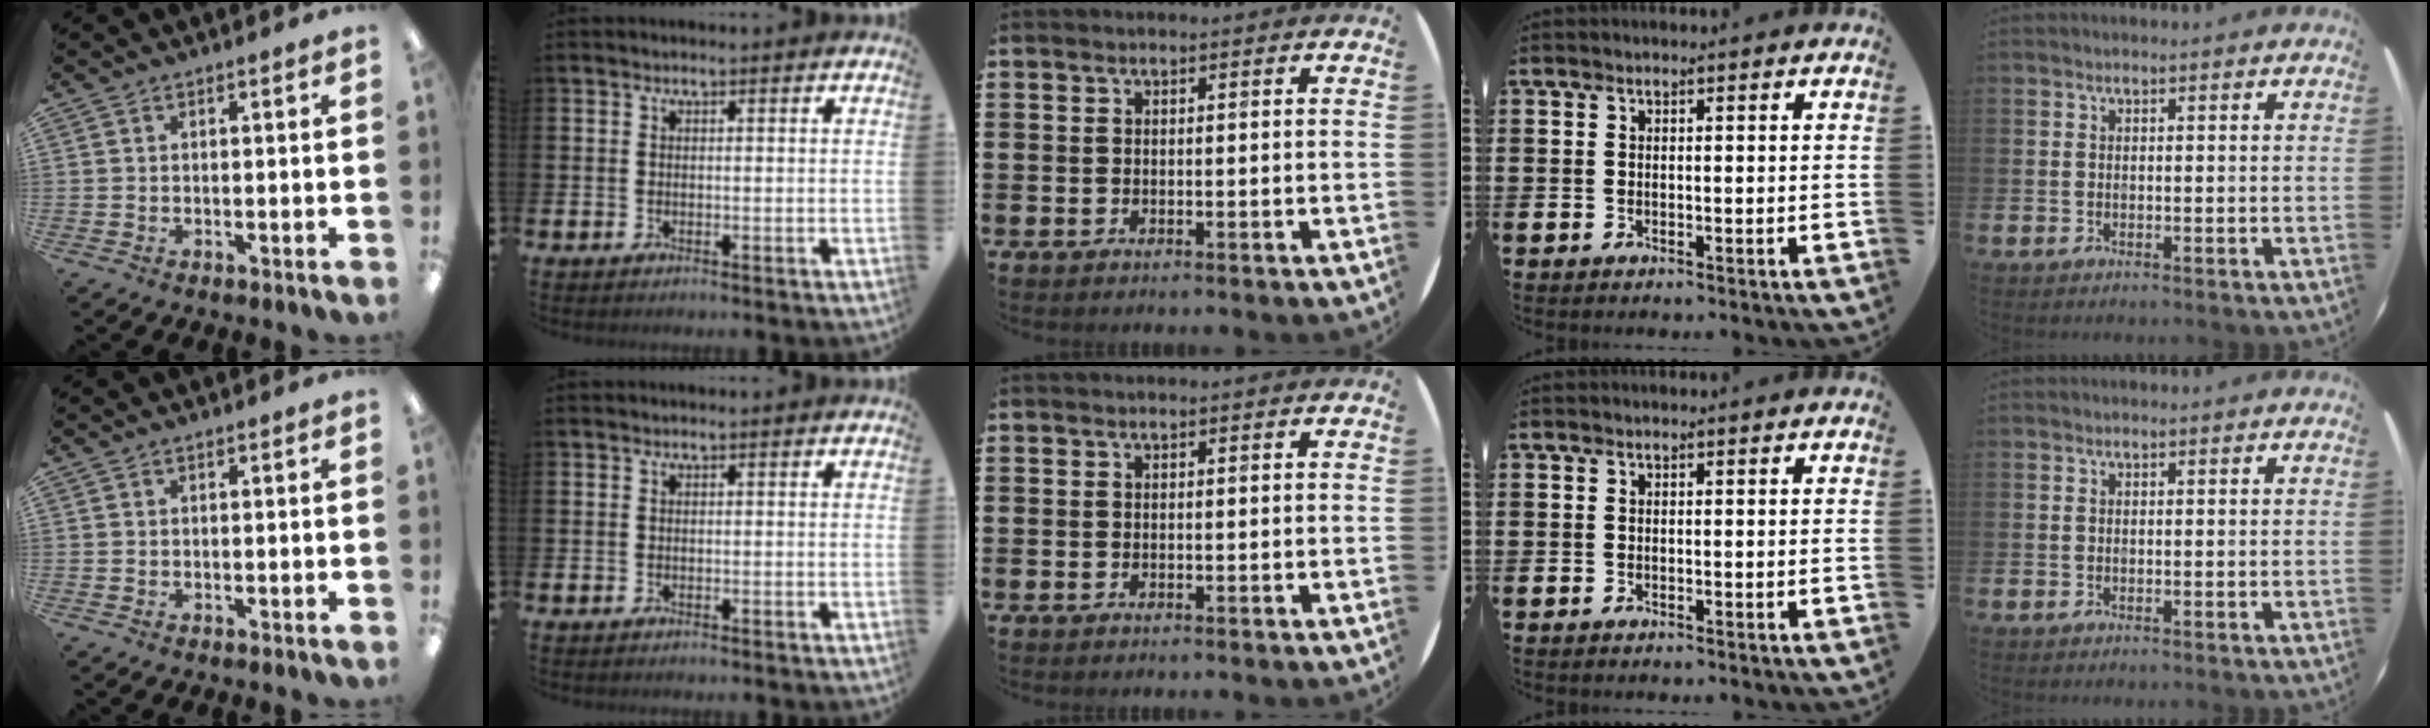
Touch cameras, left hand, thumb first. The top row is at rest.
{}